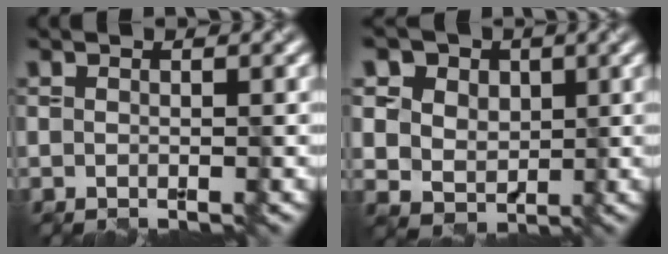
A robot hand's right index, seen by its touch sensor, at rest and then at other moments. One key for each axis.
{"total": 7.6, "fx": 3.1, "fy": 6.1, "fz": 3.4, "tx": -0.060, "ty": 0.016, "tz": 0.039}